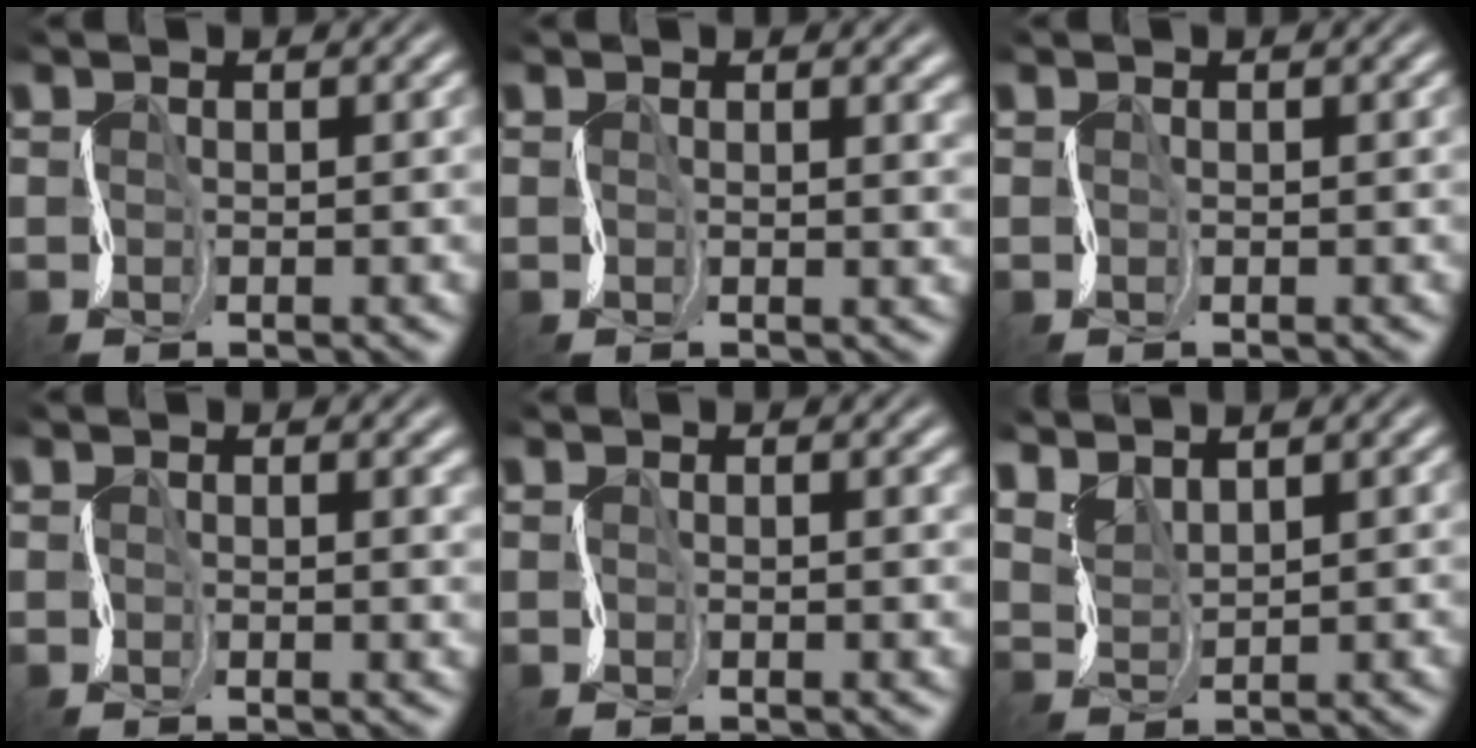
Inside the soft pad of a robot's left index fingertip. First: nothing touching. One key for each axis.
{"total": 2.5, "fx": 0.9, "fy": 1.3, "fz": 1.9, "tx": -0.005, "ty": 0.004, "tz": 0.010}
{"total": 0.0}
{"total": 2.0, "fx": 0.8, "fy": 1.1, "fz": 1.6, "tx": -0.004, "ty": 0.005, "tz": 0.008}
{"total": 1.1, "fx": 0.5, "fy": 0.6, "fz": 0.8, "tx": -0.002, "ty": 0.004, "tz": 0.006}
{"total": 3.5, "fx": 3.4, "fy": 0.8, "fz": 0.2, "tx": -0.019, "ty": 0.004, "tz": 0.069}